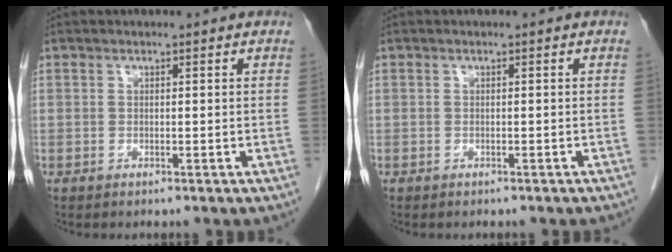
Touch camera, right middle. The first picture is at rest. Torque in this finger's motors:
{"motor_torque": [0.04, -0.04, -0.05, 0.00]}